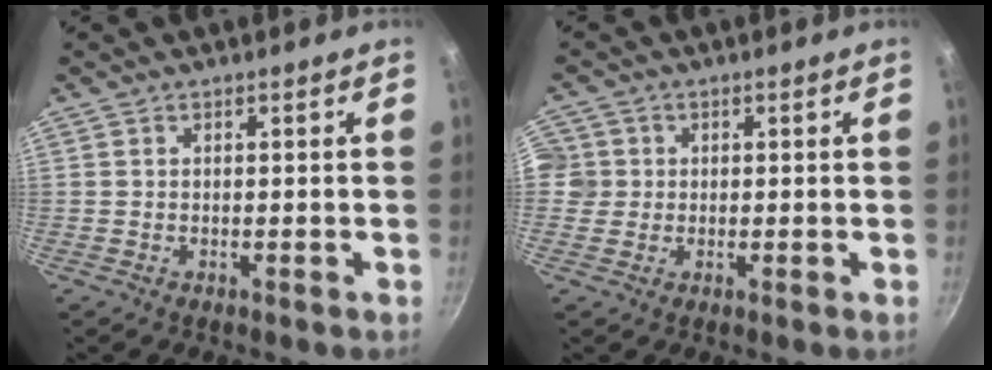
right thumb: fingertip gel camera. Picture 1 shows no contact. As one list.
[{"total": 4.7, "force": [0.3, 4.6, 1.0], "torque": [0.007, 0.007, -0.001]}]